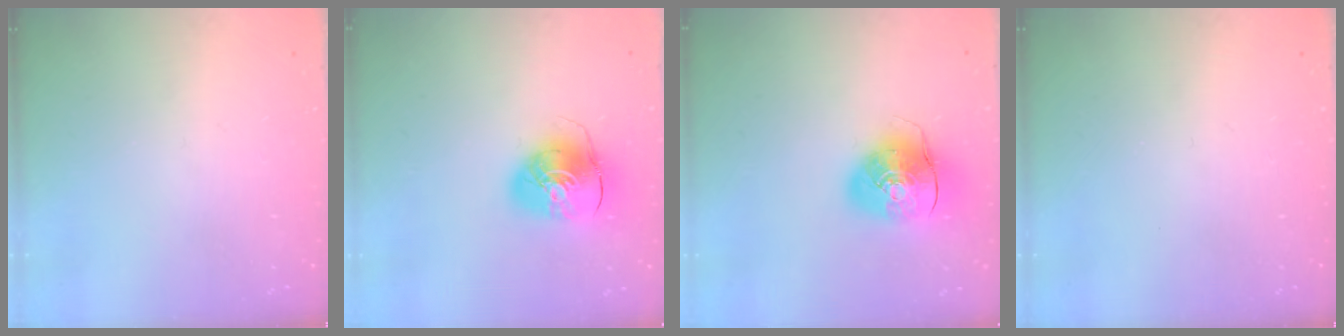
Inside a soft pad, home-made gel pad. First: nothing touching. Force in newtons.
{"total": 9.4, "press": 9.3, "slide": 1.3}
{"total": 10.6, "press": 10.5, "slide": 1.8}
{"total": 0.0}